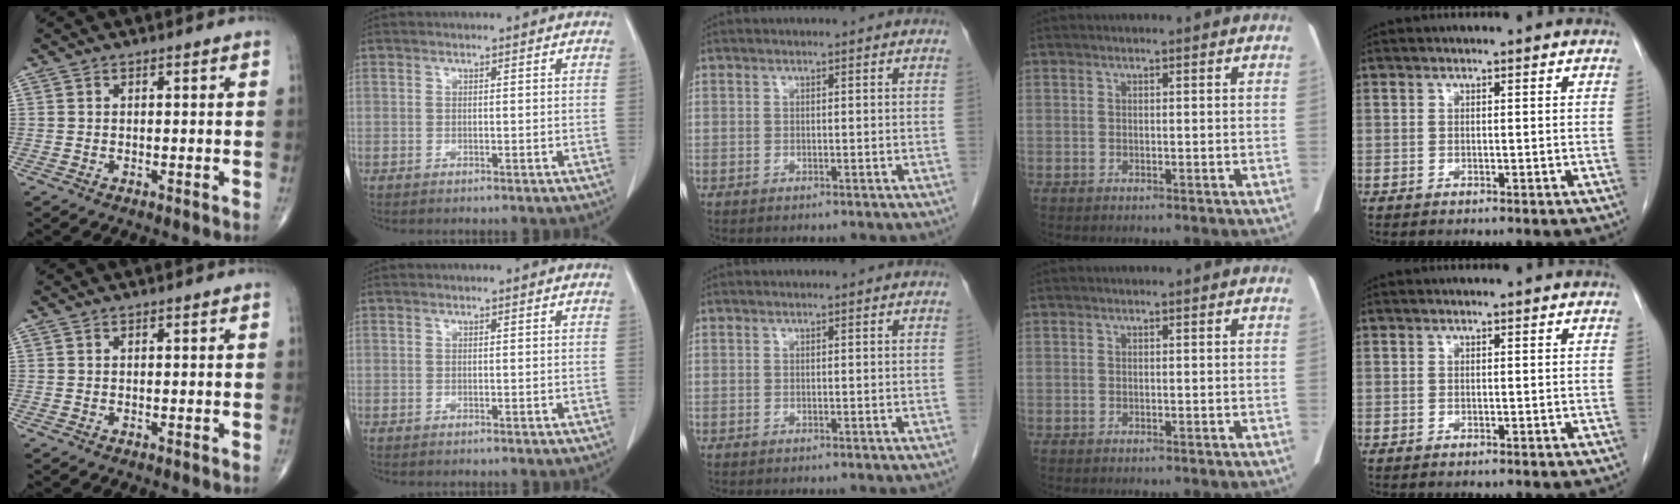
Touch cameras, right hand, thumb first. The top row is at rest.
{}